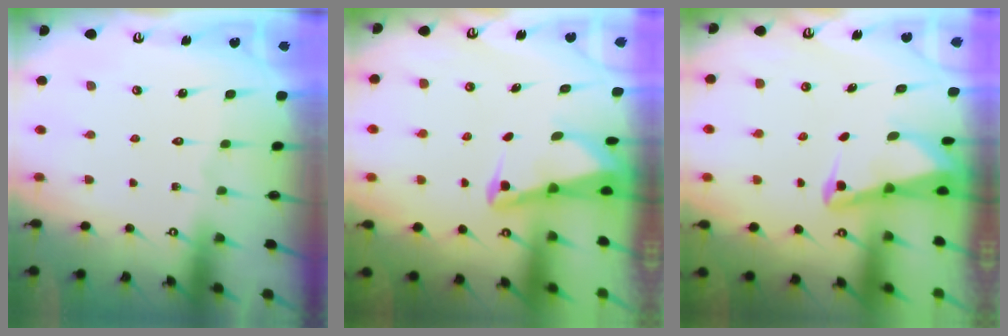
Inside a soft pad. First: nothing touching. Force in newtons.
{"total": 2.6, "press": 2.5, "slide": 0.6}
{"total": 2.6, "press": 2.5, "slide": 0.6}